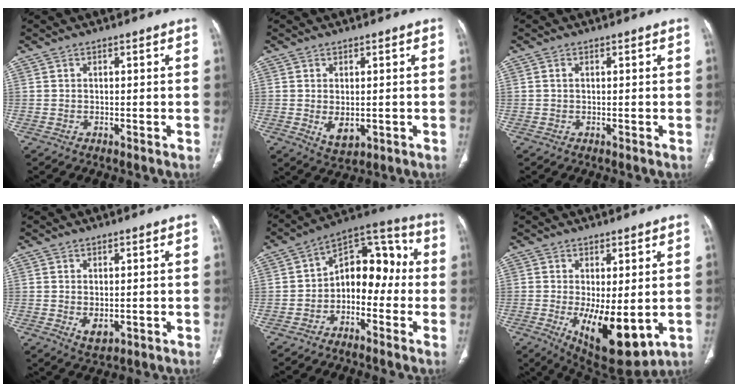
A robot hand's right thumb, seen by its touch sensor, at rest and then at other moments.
{"total": 4.4, "force": [-0.6, 2.6, 3.5], "torque": [-0.055, -0.009, 0.003]}
{"total": 0.6, "force": [0.1, 0.4, 0.4], "torque": [-0.011, 0.003, 0.002]}
{"total": 3.5, "force": [-0.5, 2.0, 2.8], "torque": [-0.042, -0.007, 0.004]}
{"total": 12.8, "force": [-1.7, 8.4, 9.5], "torque": [-0.094, 0.055, -0.046]}
{"total": 12.8, "force": [-2.2, 5.3, 11.5], "torque": [-0.171, -0.027, -0.011]}